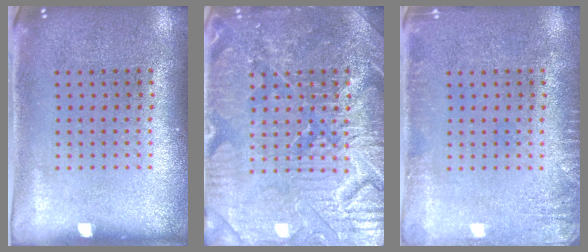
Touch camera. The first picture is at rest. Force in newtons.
{"total": 4.7, "press": 4.7, "slide": 0.6}
{"total": 1.6, "press": 1.6, "slide": 0.2}